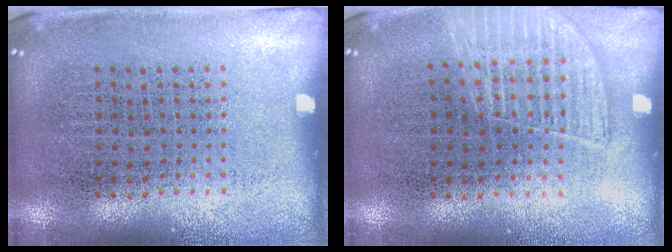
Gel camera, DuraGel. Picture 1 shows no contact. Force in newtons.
{"total": 1.3, "press": 1.2, "slide": 0.4}